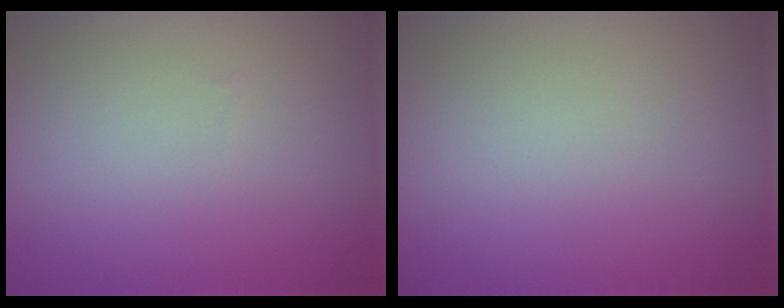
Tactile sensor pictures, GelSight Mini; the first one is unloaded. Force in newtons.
{"total": 0.0}